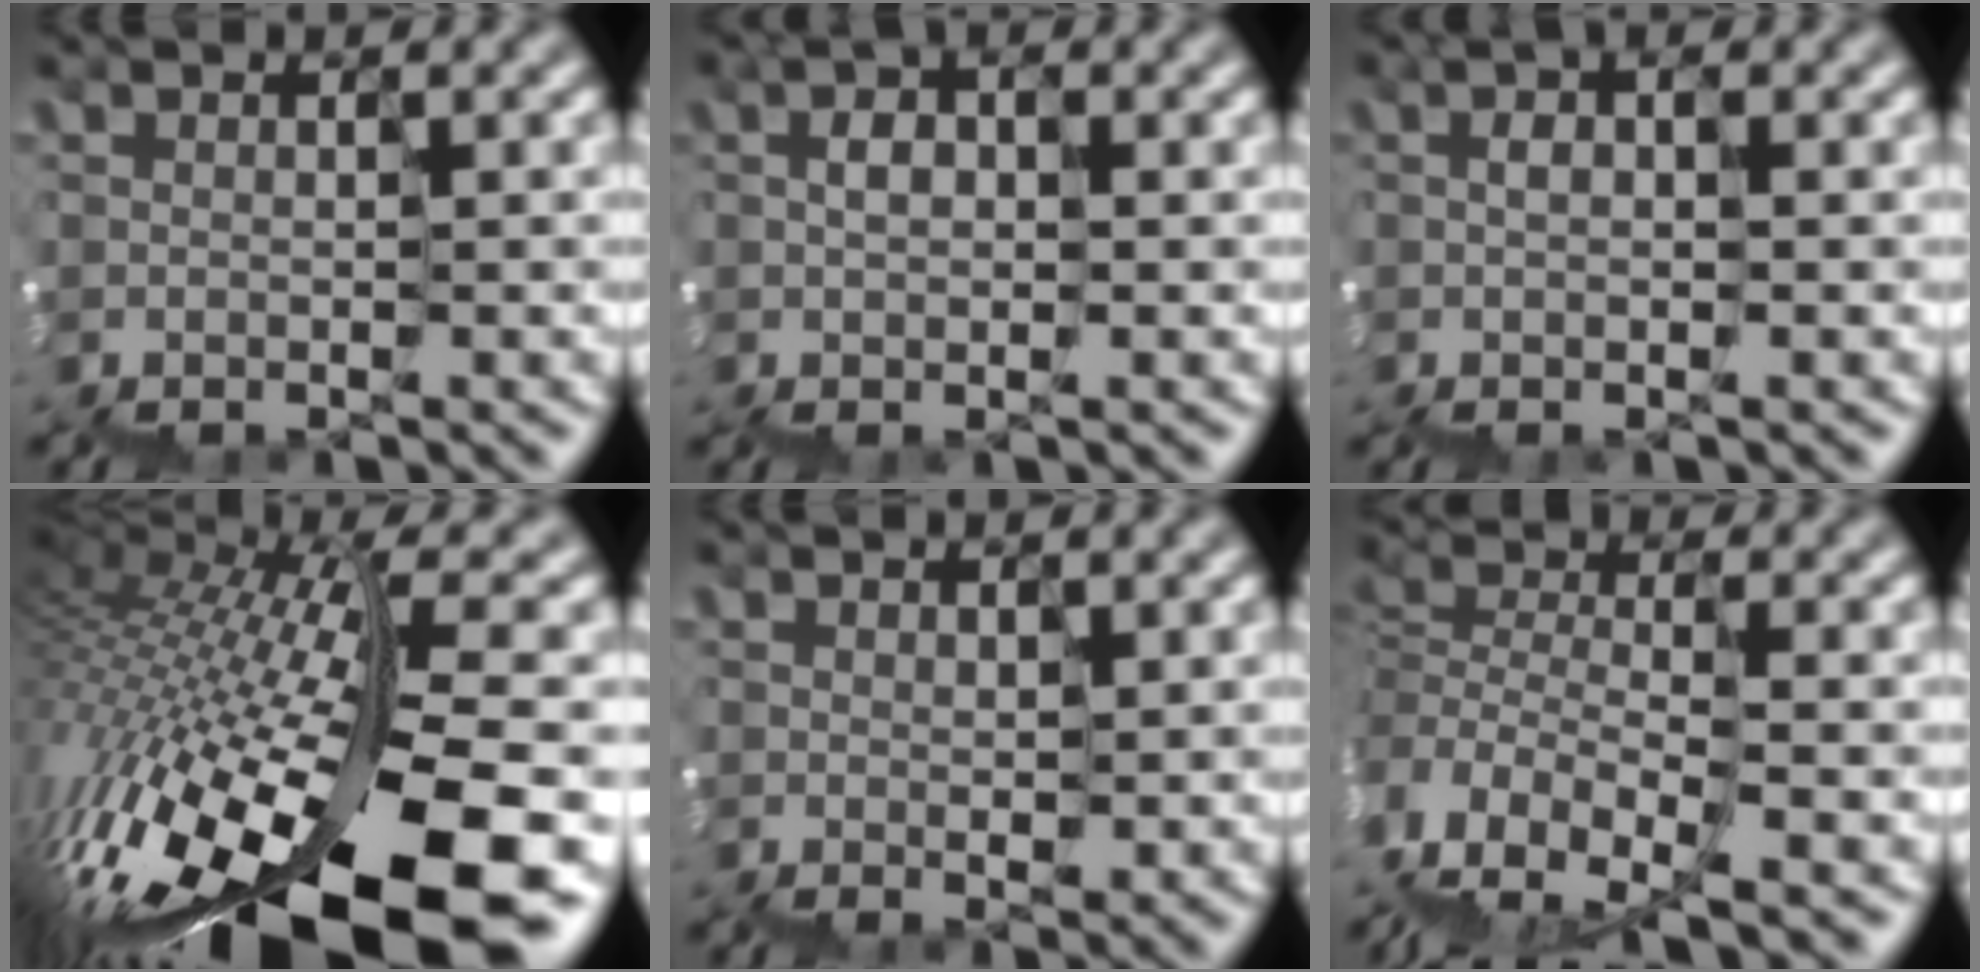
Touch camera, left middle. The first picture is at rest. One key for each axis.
{"total": 0.5, "fx": 0.1, "fy": 0.5, "fz": 0.2, "tx": -0.005, "ty": 0.014, "tz": -0.002}
{"total": 0.0}
{"total": 14.5, "fx": -6.7, "fy": 3.8, "fz": 12.3, "tx": -0.245, "ty": 0.000, "tz": -0.105}
{"total": 1.3, "fx": 0.7, "fy": 0.8, "fz": 0.6, "tx": -0.013, "ty": 0.015, "tz": 0.006}
{"total": 7.1, "fx": -4.1, "fy": 3.9, "fz": 4.2, "tx": -0.102, "ty": -0.003, "tz": -0.076}